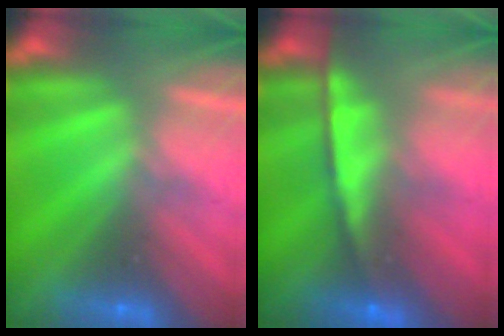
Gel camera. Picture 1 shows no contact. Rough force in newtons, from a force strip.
{"total": 5.8}